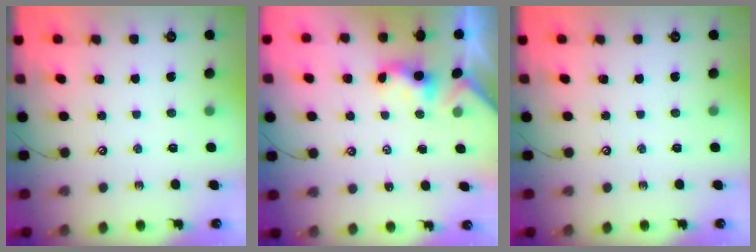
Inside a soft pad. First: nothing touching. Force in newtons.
{"total": 0.6, "press": 0.4, "slide": 0.3}
{"total": 0.0}